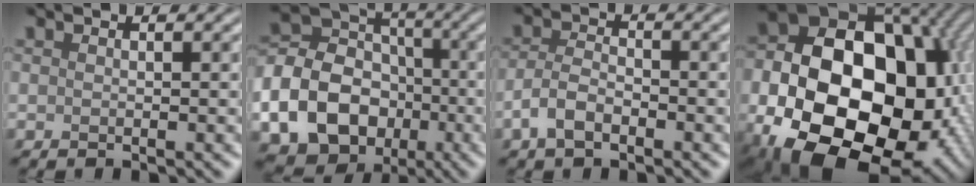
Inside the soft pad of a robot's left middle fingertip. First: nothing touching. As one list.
[{"total": 14.1, "force": [-4.4, 11.6, 6.6], "torque": [-0.143, -0.027, -0.099]}, {"total": 3.0, "force": [-1.6, 1.5, 2.0], "torque": [-0.040, 0.005, -0.038]}, {"total": 22.3, "force": [-4.1, 16.4, 14.6], "torque": [-0.259, -0.033, -0.079]}]